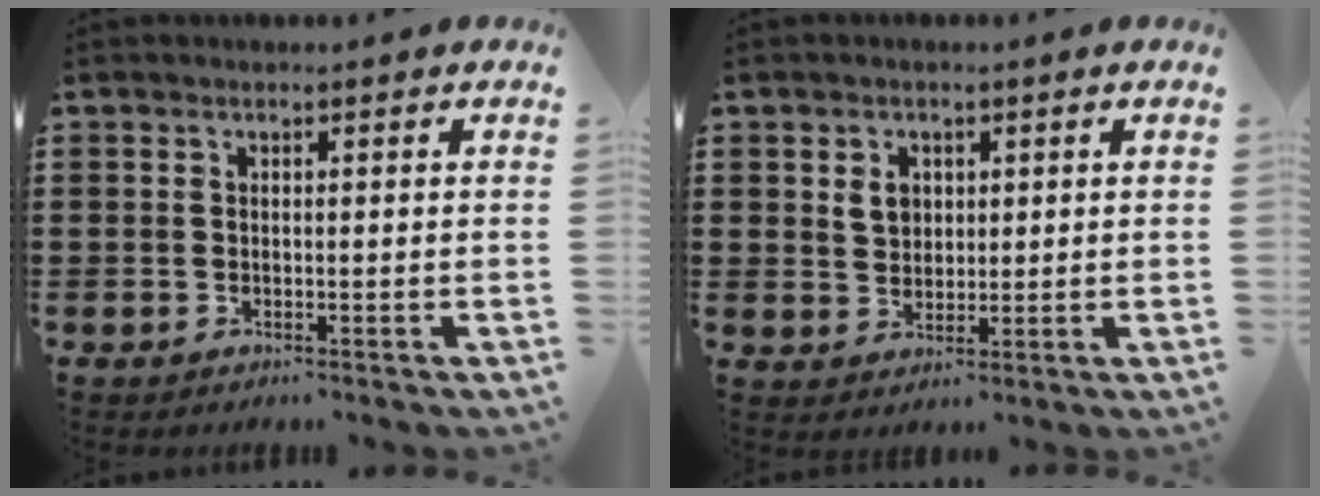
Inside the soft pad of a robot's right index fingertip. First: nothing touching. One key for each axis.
{"total": 3.3, "fx": 1.0, "fy": 2.6, "fz": 1.7, "tx": -0.042, "ty": 0.010, "tz": 0.018}